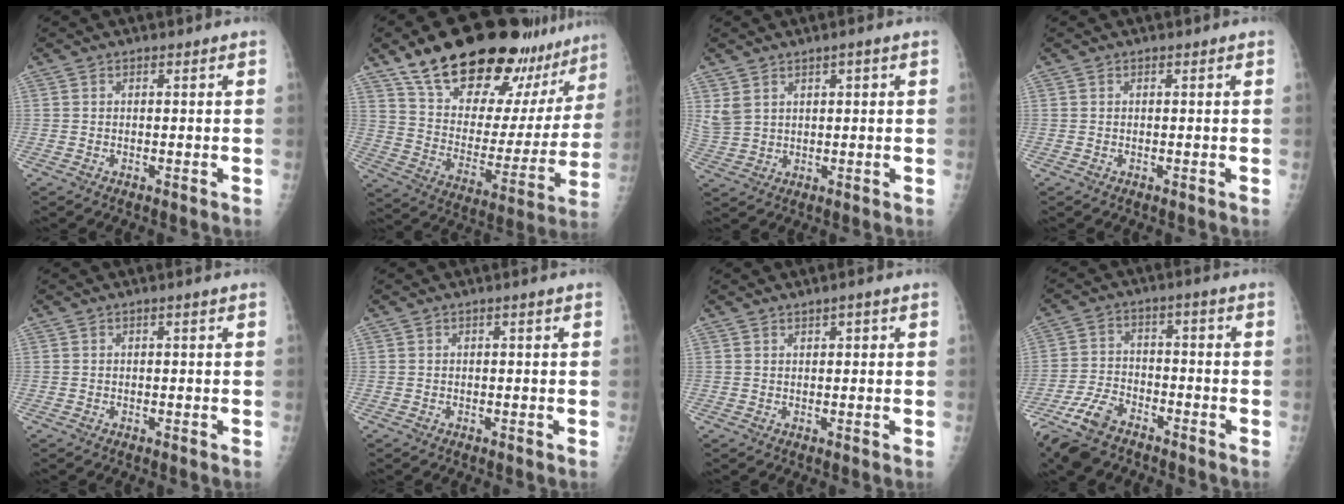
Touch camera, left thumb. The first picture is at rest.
{"total": 29.6, "force": [22.1, 11.2, 16.2], "torque": [-0.210, -0.081, 0.329]}
{"total": 4.2, "force": [2.2, 3.1, 1.8], "torque": [-0.030, -0.009, 0.055]}
{"total": 0.0}
{"total": 0.0}
{"total": 0.0}
{"total": 0.9, "force": [0.6, 0.6, 0.4], "torque": [0.003, 0.000, 0.005]}
{"total": 10.4, "force": [-7.6, 5.0, 5.2], "torque": [-0.110, 0.020, -0.143]}